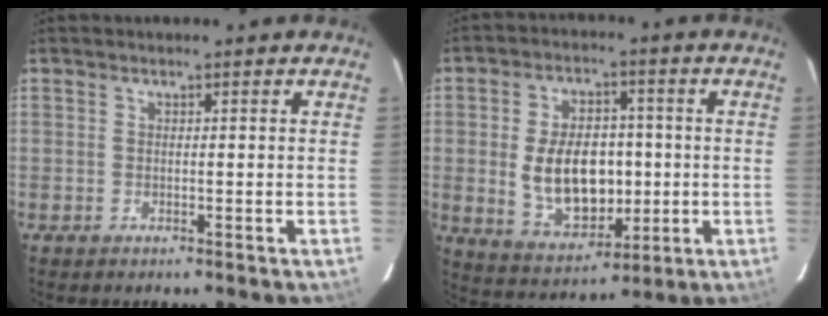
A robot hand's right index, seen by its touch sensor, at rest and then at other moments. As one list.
[{"total": 13.9, "force": [-0.7, 8.9, 10.7], "torque": [-0.209, 0.004, 0.011]}]